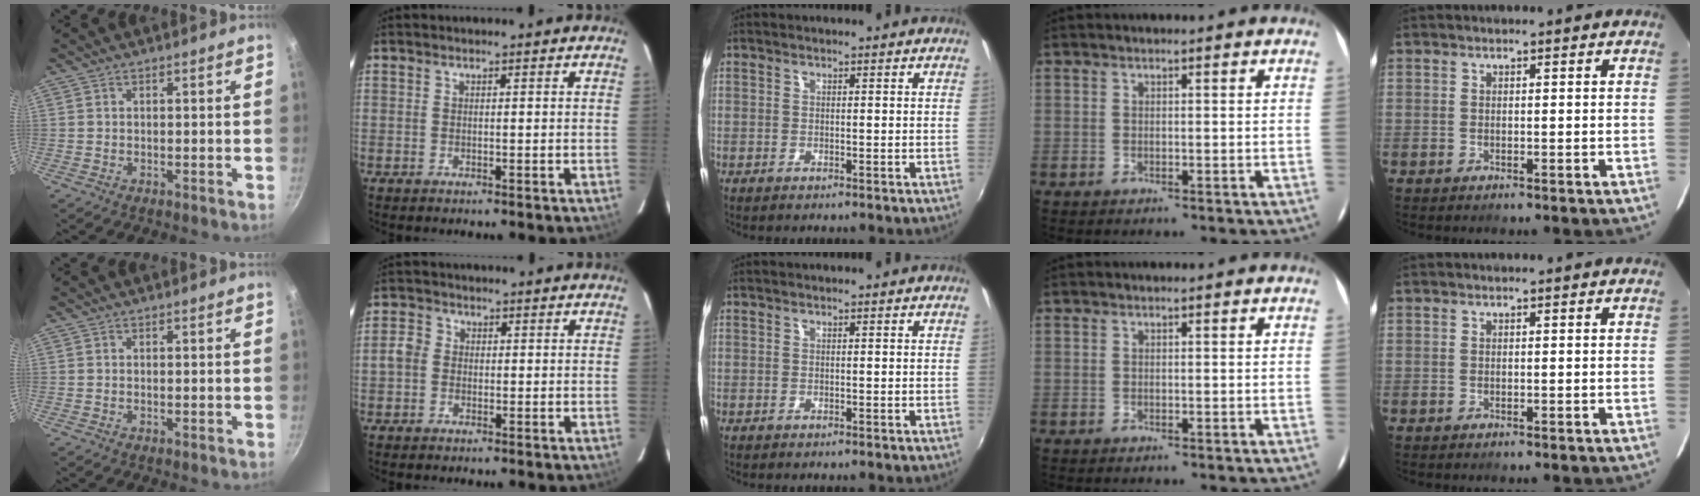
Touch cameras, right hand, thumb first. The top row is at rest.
{"index": {"total": 3.0, "force": [-0.7, 2.7, 1.2], "torque": [-0.021, 0.008, -0.021]}}